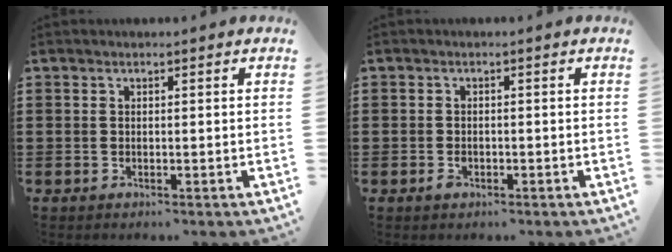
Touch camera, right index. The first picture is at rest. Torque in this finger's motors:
{"motor_torque": [1.06, 1.08, 0.07, 0.02]}